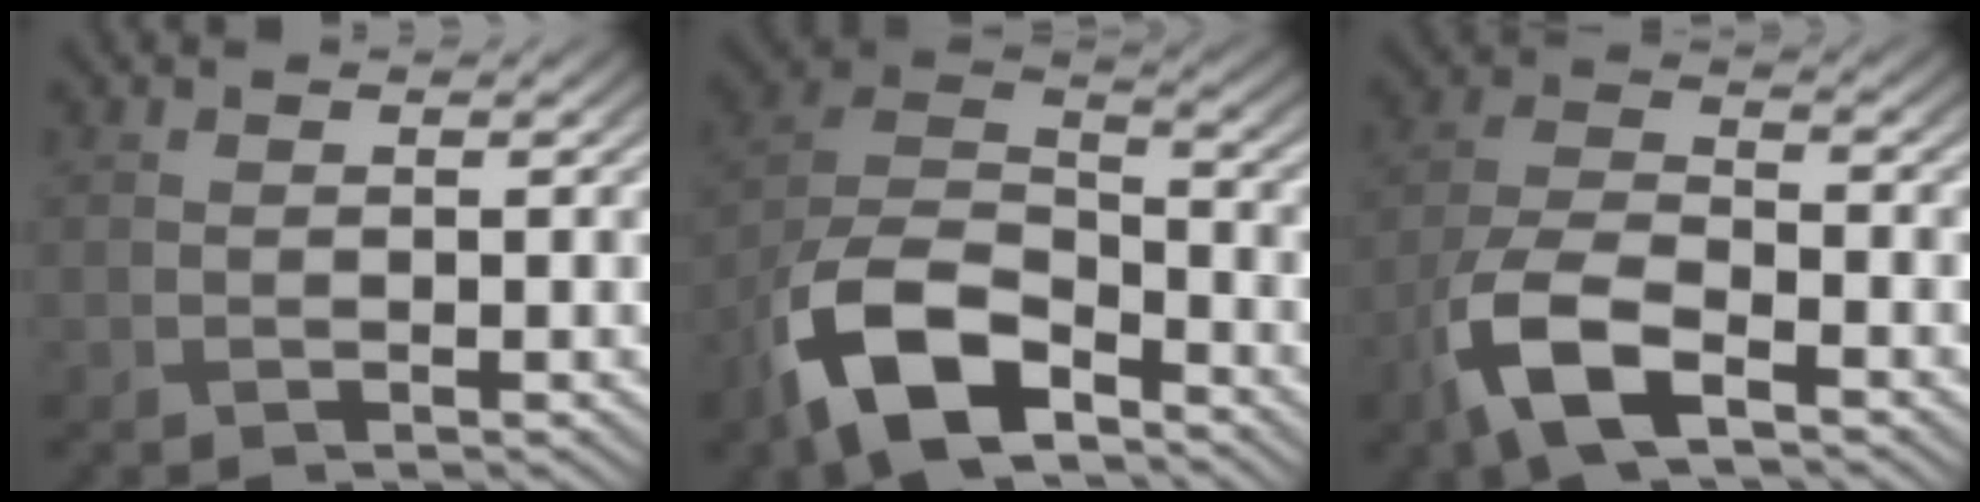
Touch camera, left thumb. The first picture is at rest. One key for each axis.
{"total": 13.2, "fx": -8.1, "fy": 6.4, "fz": 8.1, "tx": -0.178, "ty": -0.012, "tz": -0.166}
{"total": 8.8, "fx": -5.0, "fy": 3.5, "fz": 6.3, "tx": -0.140, "ty": -0.003, "tz": -0.112}